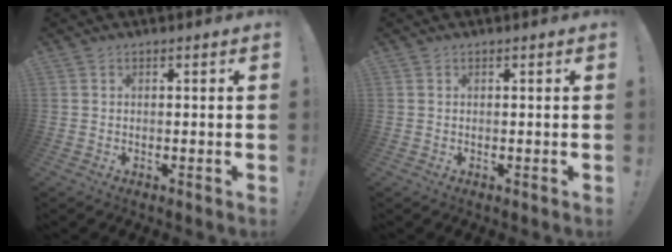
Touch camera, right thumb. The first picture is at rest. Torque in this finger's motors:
{"motor_torque": [0.09, 0.08, -0.02, 0.02, -0.05]}